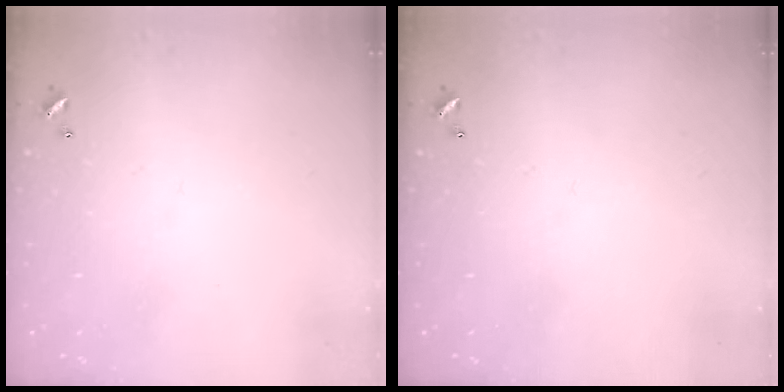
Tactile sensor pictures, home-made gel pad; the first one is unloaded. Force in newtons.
{"total": 0.0}